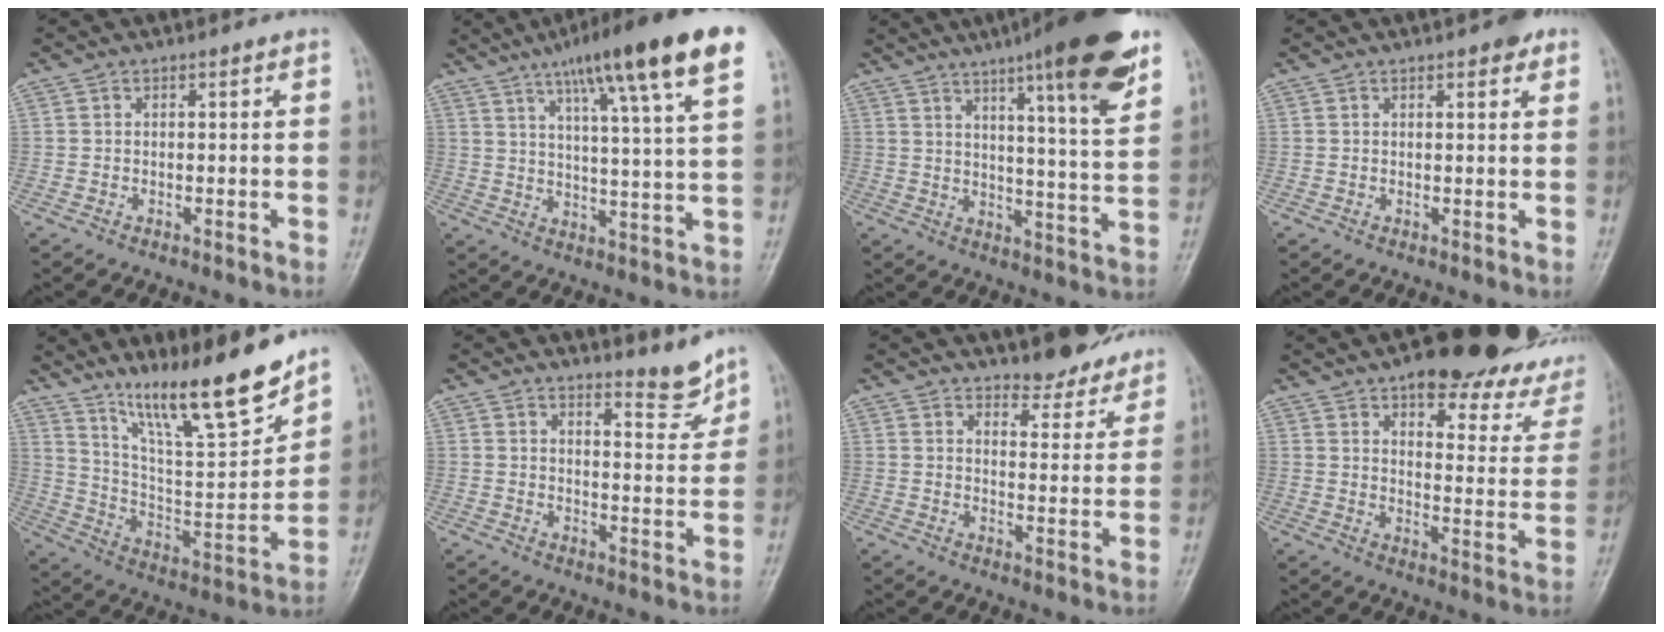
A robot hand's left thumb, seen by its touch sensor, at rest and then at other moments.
{"total": 20.3, "force": [12.1, 2.4, 16.2], "torque": [-0.235, -0.025, 0.172]}
{"total": 19.6, "force": [12.0, 2.5, 15.4], "torque": [-0.200, -0.048, 0.167]}
{"total": 3.5, "force": [2.1, 1.3, 2.5], "torque": [-0.025, -0.005, 0.022]}
{"total": 19.9, "force": [15.0, 3.0, 12.8], "torque": [-0.176, -0.084, 0.264]}
{"total": 5.2, "force": [4.8, 0.8, 1.7], "torque": [-0.013, -0.053, 0.074]}
{"total": 9.2, "force": [8.4, 2.9, 2.2], "torque": [0.002, -0.068, 0.106]}
{"total": 24.9, "force": [18.1, 9.4, 14.3], "torque": [-0.136, -0.071, 0.216]}